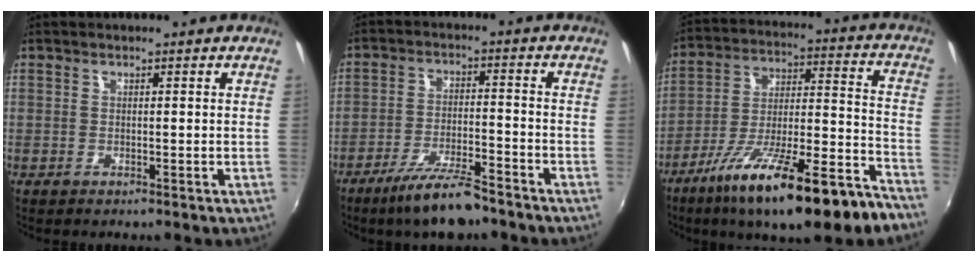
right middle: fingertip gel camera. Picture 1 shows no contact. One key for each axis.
{"total": 9.7, "fx": -7.7, "fy": 1.9, "fz": 5.6, "tx": -0.122, "ty": -0.010, "tz": -0.132}
{"total": 24.0, "fx": -16.3, "fy": 4.4, "fz": 17.0, "tx": -0.275, "ty": -0.037, "tz": -0.257}